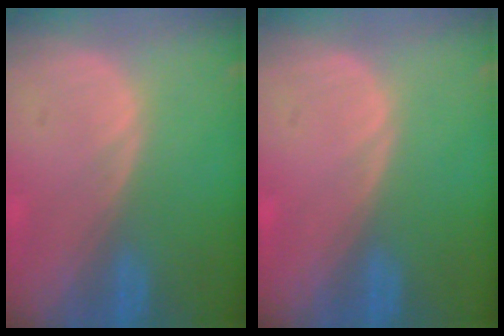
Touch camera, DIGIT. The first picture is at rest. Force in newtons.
{"total": 0.0}